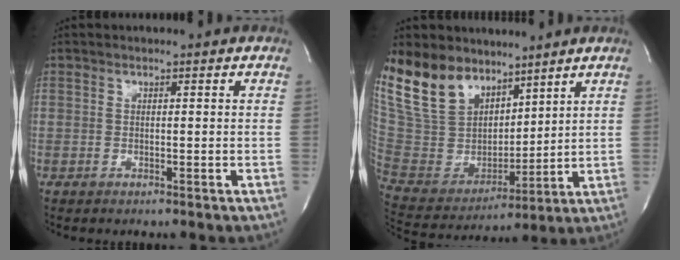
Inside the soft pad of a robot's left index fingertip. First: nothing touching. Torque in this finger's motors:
{"motor_torque": [1.09, -1.04, 1.05, 0.21]}